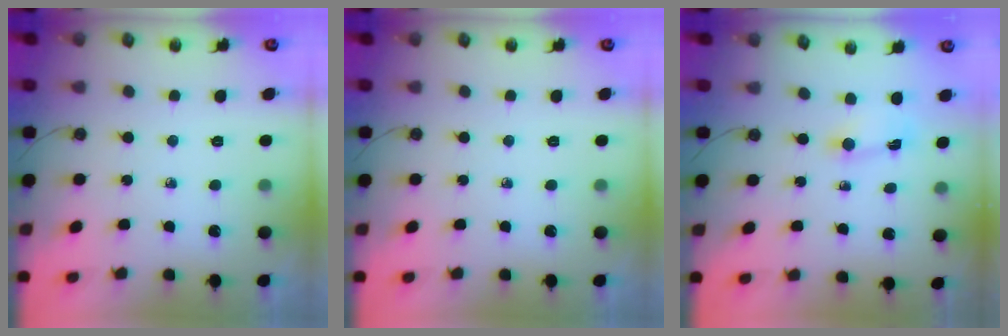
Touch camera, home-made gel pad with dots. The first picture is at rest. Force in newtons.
{"total": 0.0}
{"total": 2.0, "press": 2.0, "slide": 0.2}